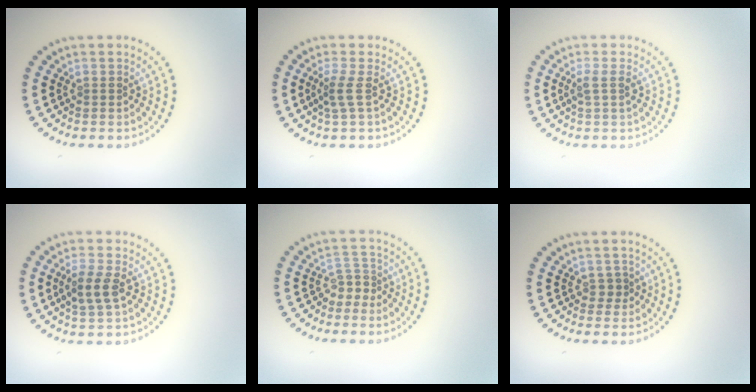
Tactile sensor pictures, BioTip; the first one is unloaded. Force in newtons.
{"total": 2.0, "press": 1.3, "slide": 1.5}
{"total": 1.5, "press": 1.2, "slide": 0.8}
{"total": 2.8, "press": 2.7, "slide": 0.8}
{"total": 1.8, "press": 1.1, "slide": 1.4}
{"total": 1.0, "press": 0.8, "slide": 0.5}